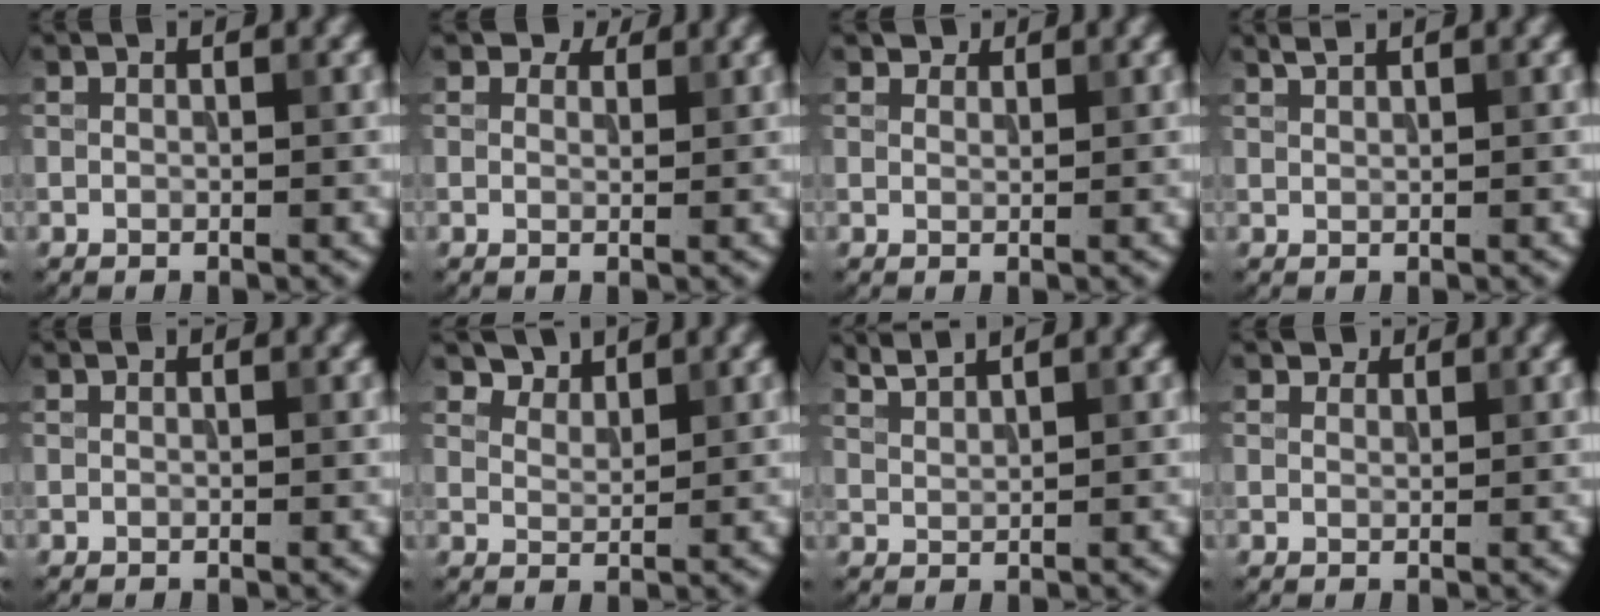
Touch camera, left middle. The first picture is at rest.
{"total": 2.0, "force": [1.6, 1.0, 0.6], "torque": [-0.015, -0.003, 0.017]}
{"total": 1.6, "force": [1.5, 0.6, 0.2], "torque": [-0.009, -0.001, 0.018]}
{"total": 0.9, "force": [0.8, 0.1, 0.4], "torque": [-0.003, -0.001, 0.014]}
{"total": 0.0}
{"total": 2.6, "force": [2.5, 0.8, 0.3], "torque": [-0.017, -0.009, 0.050]}
{"total": 1.8, "force": [1.7, 0.2, 0.6], "torque": [-0.009, 0.003, 0.036]}
{"total": 1.3, "force": [1.2, 0.5, 0.1], "torque": [-0.005, -0.004, 0.012]}